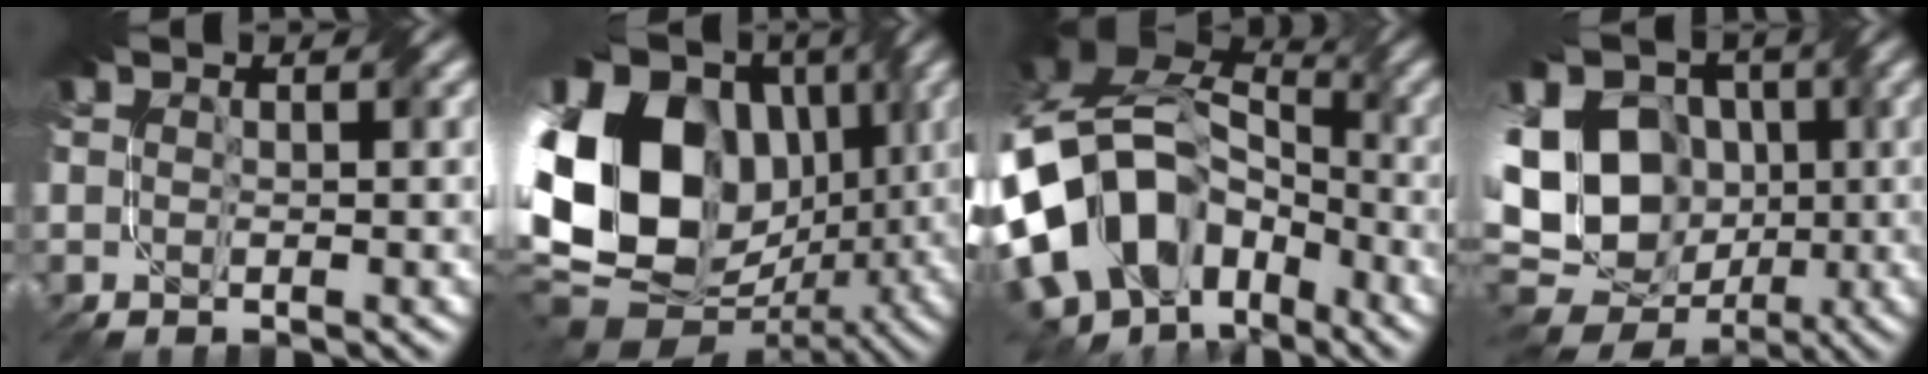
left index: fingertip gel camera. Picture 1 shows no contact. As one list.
[{"total": 19.6, "force": [1.1, 14.7, 12.9], "torque": [-0.270, 0.015, 0.019]}, {"total": 16.8, "force": [-3.9, 12.4, 10.7], "torque": [-0.222, 0.007, -0.080]}, {"total": 17.6, "force": [-0.9, 14.5, 10.0], "torque": [-0.195, 0.020, -0.034]}]